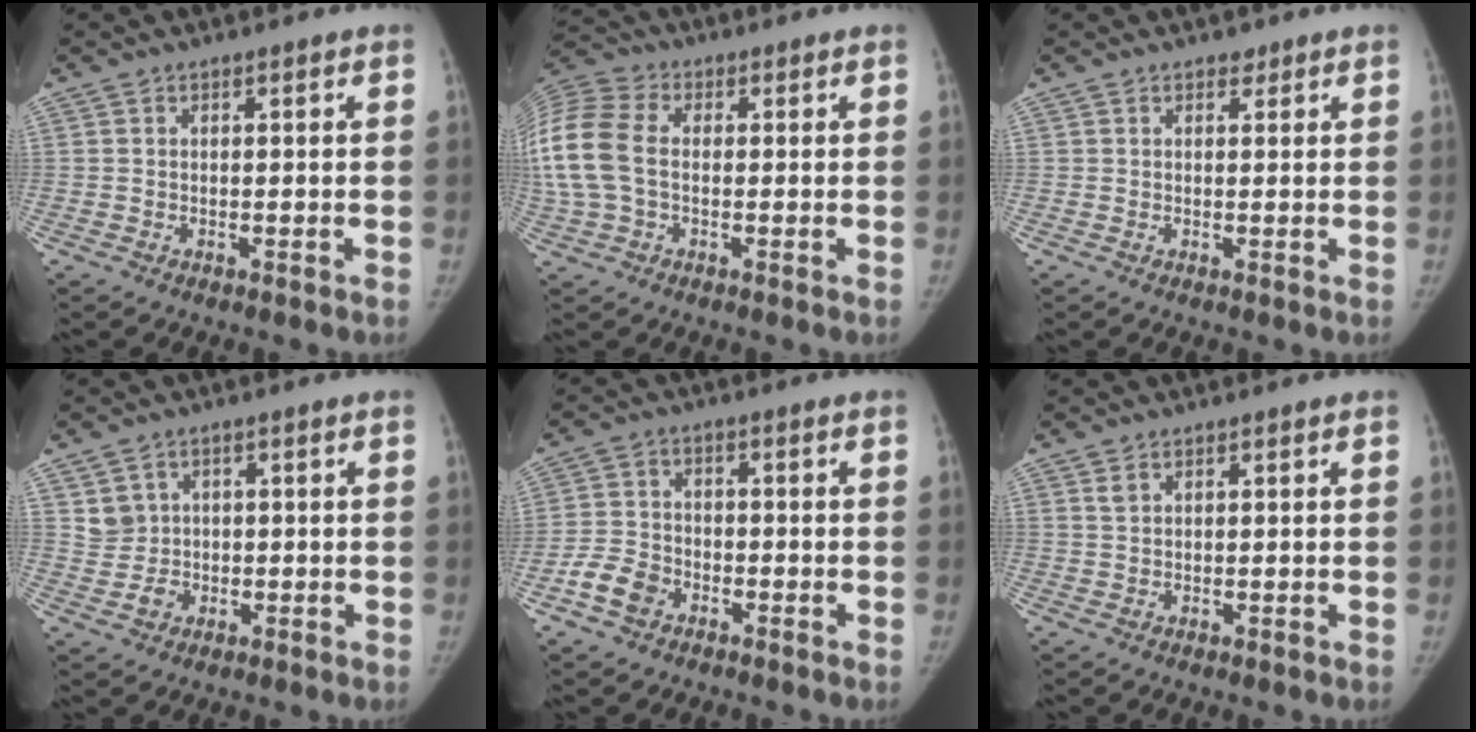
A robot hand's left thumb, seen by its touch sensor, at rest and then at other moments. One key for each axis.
{"total": 15.7, "fx": 0.1, "fy": 10.8, "fz": 11.5, "tx": -0.289, "ty": 0.021, "tz": 0.001}
{"total": 1.1, "fx": 0.7, "fy": 0.7, "fz": 0.2, "tx": 0.005, "ty": -0.005, "tz": 0.008}
{"total": 4.1, "fx": 0.6, "fy": 4.0, "fz": 0.8, "tx": 0.012, "ty": -0.002, "tz": 0.014}
{"total": 6.0, "fx": -3.2, "fy": 4.3, "fz": 2.6, "tx": -0.043, "ty": 0.017, "tz": -0.061}
{"total": 1.3, "fx": 0.8, "fy": 0.8, "fz": 0.7, "tx": -0.011, "ty": 0.001, "tz": 0.019}